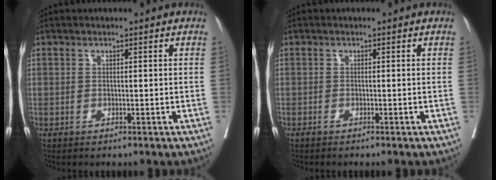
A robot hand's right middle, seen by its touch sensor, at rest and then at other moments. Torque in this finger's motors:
{"motor_torque": [-0.04, 0.01, -0.02, 0.00]}